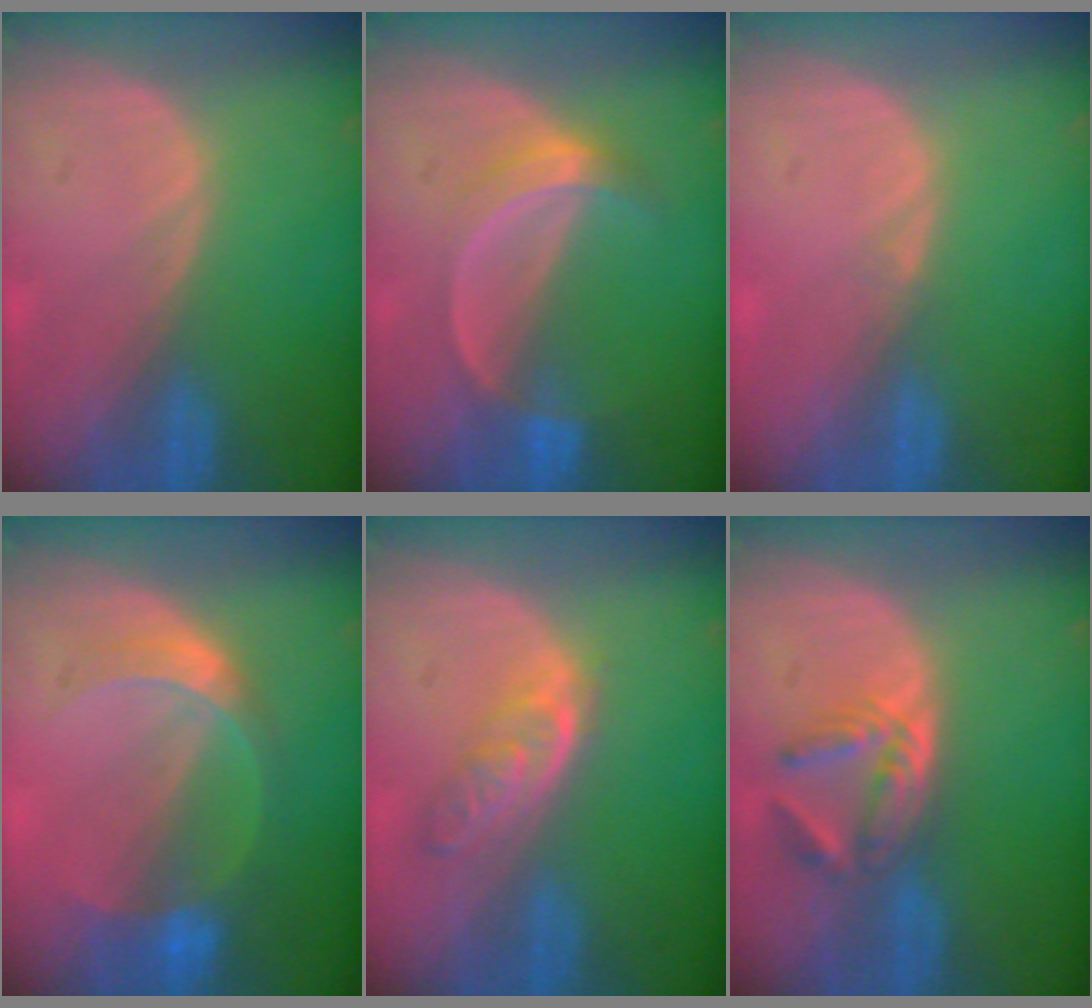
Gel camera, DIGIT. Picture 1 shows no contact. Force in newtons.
{"total": 5.3, "press": 4.8, "slide": 2.3}
{"total": 0.6, "press": 0.4, "slide": 0.5}
{"total": 6.4, "press": 5.7, "slide": 2.9}
{"total": 4.7, "press": 4.4, "slide": 1.6}
{"total": 5.8, "press": 5.0, "slide": 2.9}